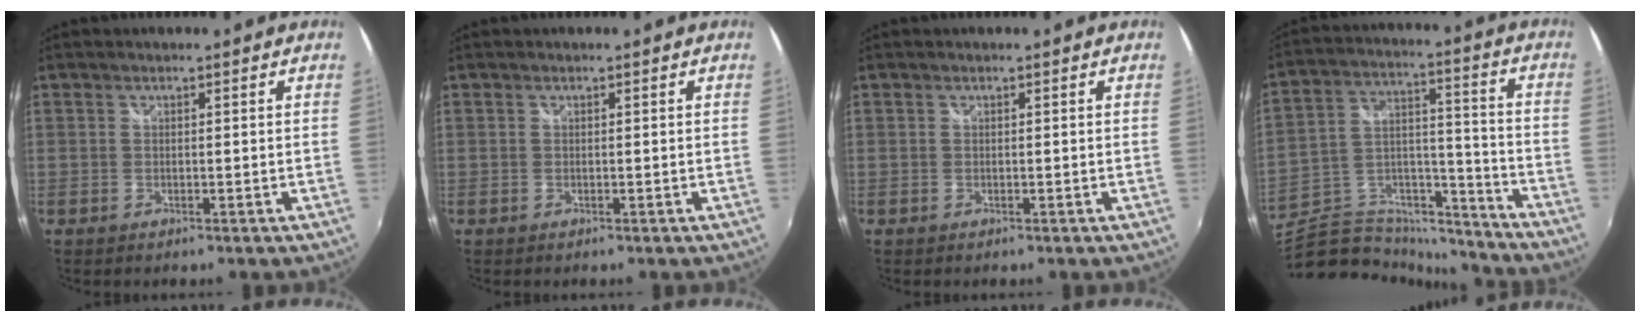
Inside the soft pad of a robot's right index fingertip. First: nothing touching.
{"total": 0.0}
{"total": 0.0}
{"total": 22.6, "force": [-19.7, 6.9, 8.6], "torque": [-0.161, 0.020, -0.315]}